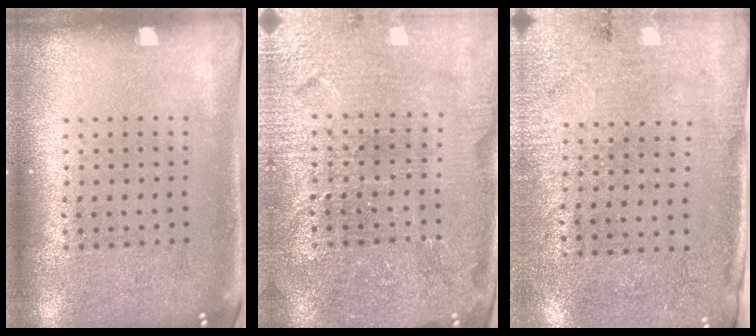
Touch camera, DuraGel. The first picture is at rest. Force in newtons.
{"total": 4.1, "press": 3.9, "slide": 1.2}
{"total": 2.6, "press": 2.2, "slide": 1.4}